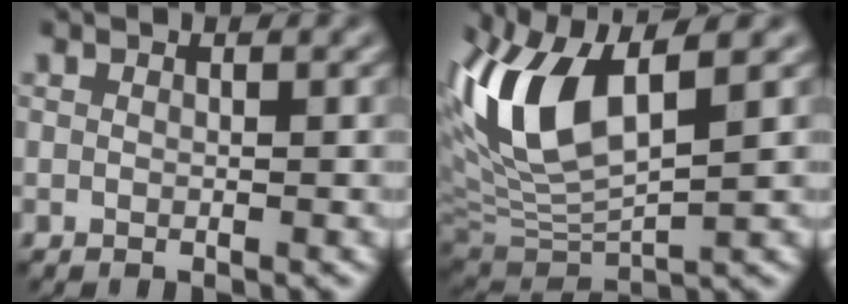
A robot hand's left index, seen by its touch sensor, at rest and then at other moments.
{"total": 9.5, "force": [2.7, 4.1, 8.1], "torque": [-0.175, 0.005, 0.055]}